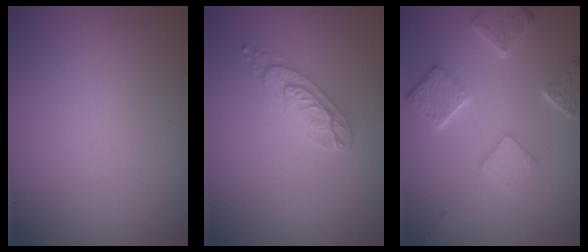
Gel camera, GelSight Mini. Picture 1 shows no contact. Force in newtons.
{"total": 2.6, "press": 2.4, "slide": 1.1}
{"total": 5.0, "press": 3.9, "slide": 3.0}